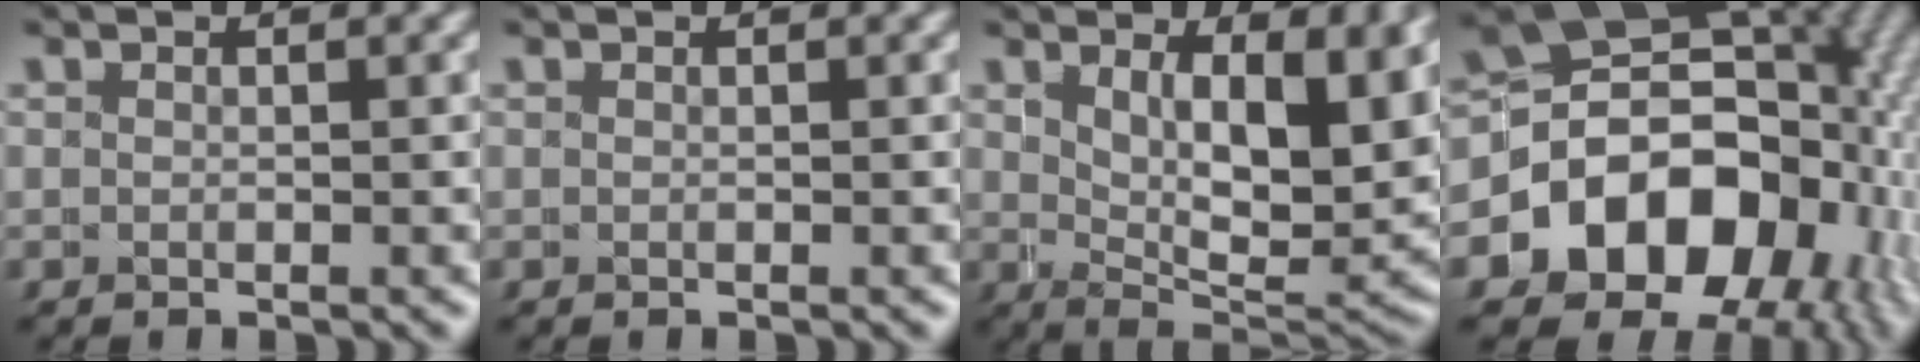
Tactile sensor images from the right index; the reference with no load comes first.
{"total": 0.0}
{"total": 9.2, "force": [2.5, 3.1, 8.3], "torque": [-0.100, -0.009, 0.041]}
{"total": 24.3, "force": [-2.3, 19.1, 14.9], "torque": [-0.286, -0.060, -0.035]}